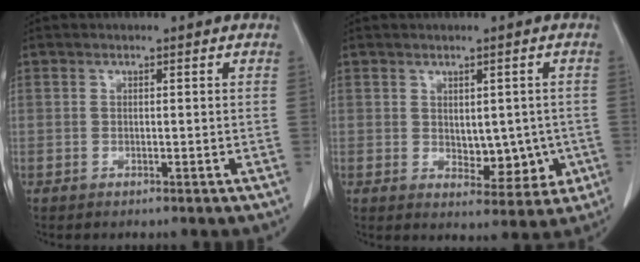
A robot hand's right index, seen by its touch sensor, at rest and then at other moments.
{"total": 6.2, "force": [-0.5, 3.7, 4.9], "torque": [-0.051, -0.002, 0.008]}